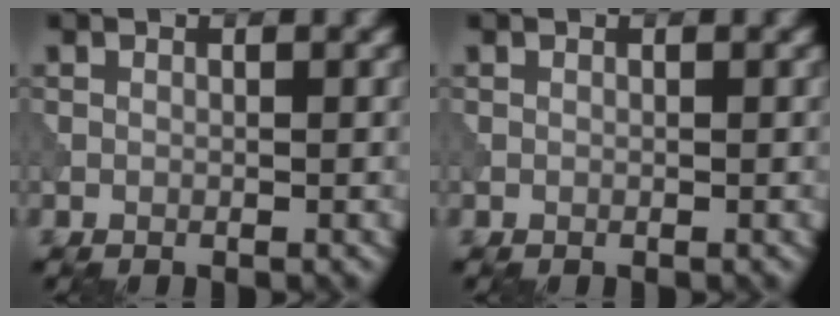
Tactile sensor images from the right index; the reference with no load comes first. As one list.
[{"total": 0.0}]